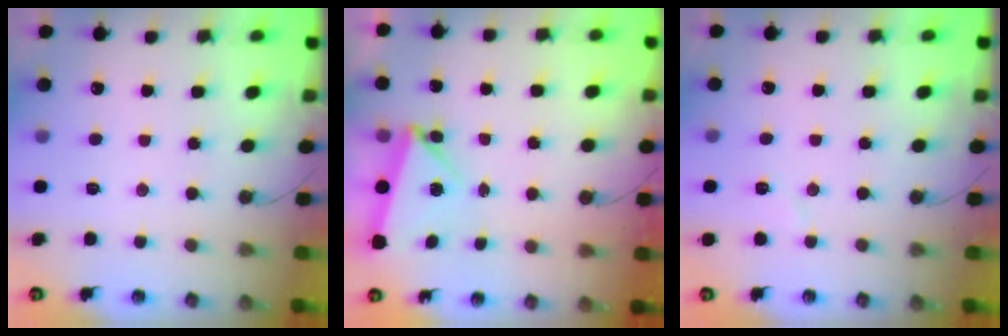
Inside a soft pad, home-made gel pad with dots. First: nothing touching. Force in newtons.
{"total": 5.0, "press": 4.9, "slide": 1.0}
{"total": 4.6, "press": 4.4, "slide": 1.2}